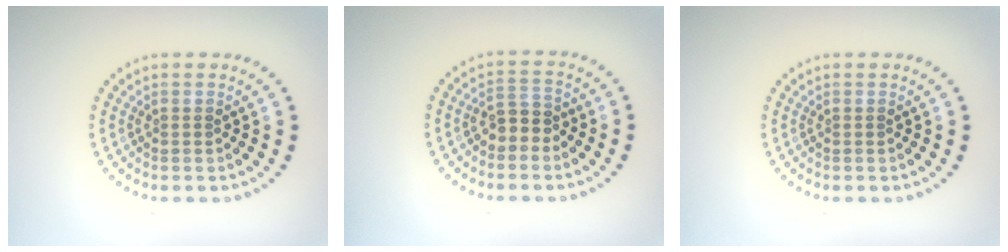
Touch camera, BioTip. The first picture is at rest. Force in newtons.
{"total": 2.4, "press": 2.2, "slide": 0.9}
{"total": 0.0}